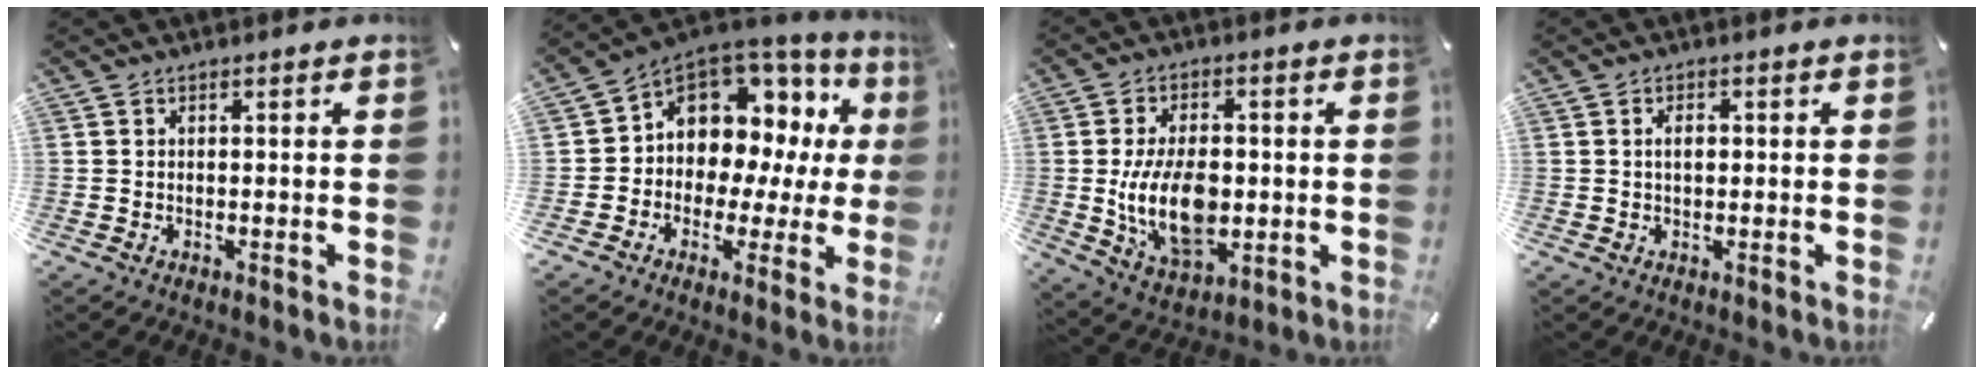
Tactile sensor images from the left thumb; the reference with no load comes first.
{"total": 8.0, "force": [2.8, 7.1, 2.1], "torque": [-0.041, -0.047, 0.054]}
{"total": 15.2, "force": [-1.1, 9.6, 11.8], "torque": [-0.223, -0.007, -0.016]}
{"total": 2.4, "force": [0.3, 1.4, 1.9], "torque": [-0.031, 0.003, 0.002]}